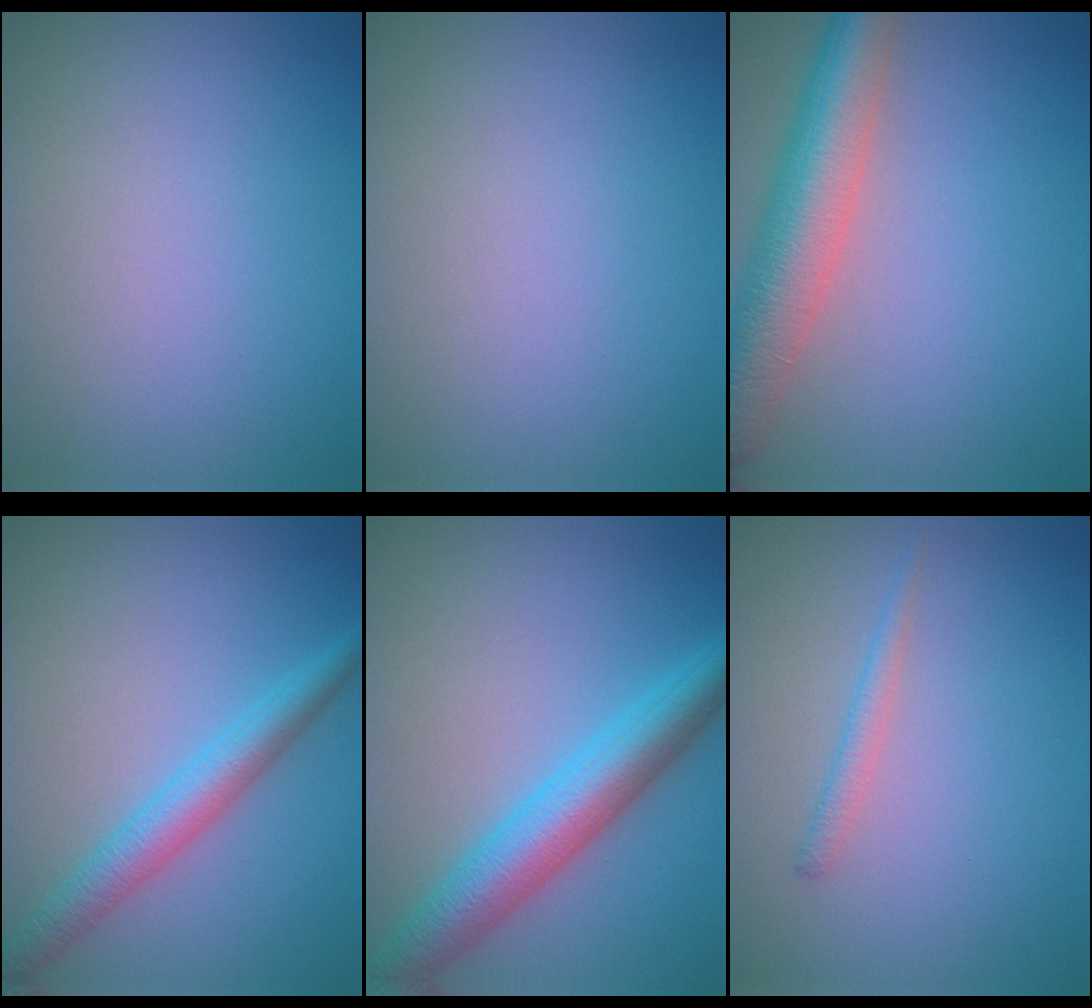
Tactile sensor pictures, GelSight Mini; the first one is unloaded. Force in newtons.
{"total": 0.0}
{"total": 7.6, "press": 7.6, "slide": 0.6}
{"total": 3.7, "press": 3.7, "slide": 0.1}
{"total": 6.5, "press": 6.5, "slide": 0.1}
{"total": 1.2, "press": 1.2, "slide": 0.1}